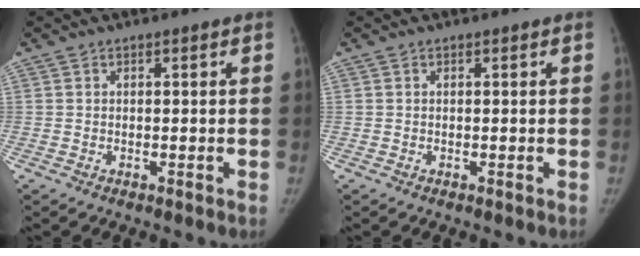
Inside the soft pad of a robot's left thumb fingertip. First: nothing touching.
{"total": 0.0}